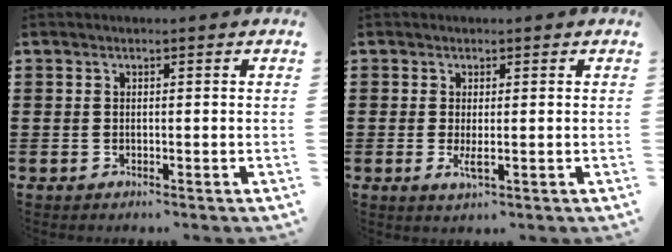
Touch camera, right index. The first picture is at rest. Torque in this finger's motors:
{"motor_torque": [1.67, 0.47, -0.01, -0.01]}